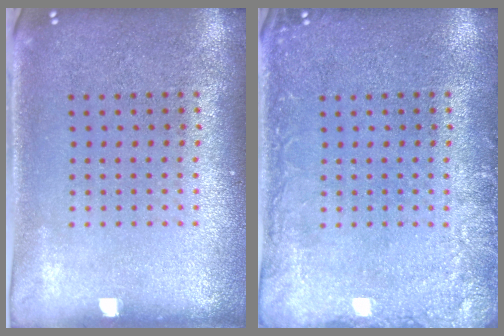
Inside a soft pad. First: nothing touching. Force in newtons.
{"total": 2.2, "press": 2.1, "slide": 0.2}